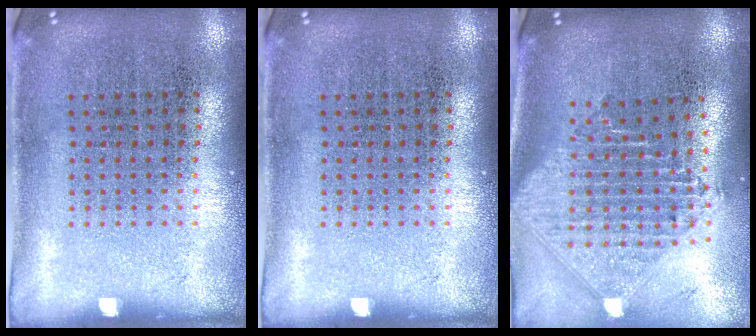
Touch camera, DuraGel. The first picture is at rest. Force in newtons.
{"total": 0.0}
{"total": 2.3, "press": 1.8, "slide": 1.4}